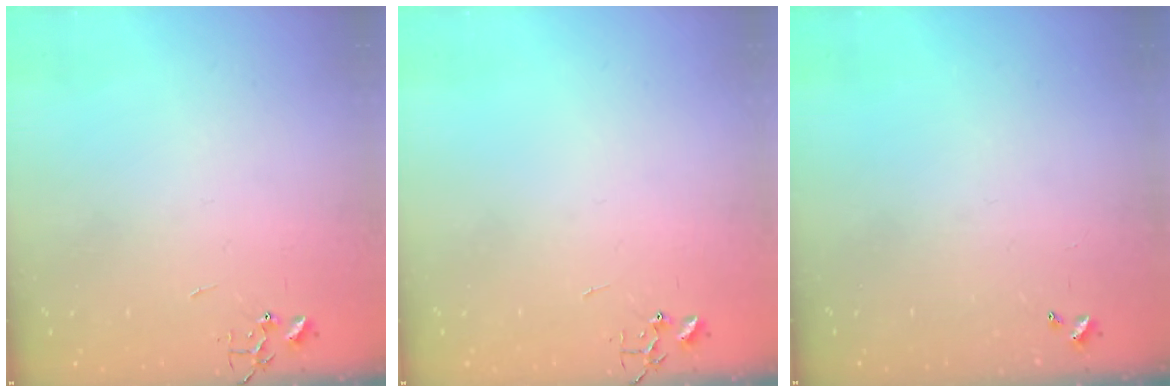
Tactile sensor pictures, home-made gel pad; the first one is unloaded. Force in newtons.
{"total": 0.0}
{"total": 0.0}